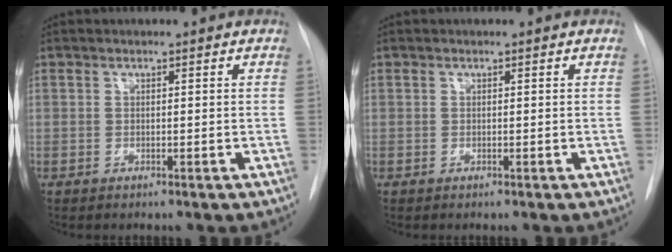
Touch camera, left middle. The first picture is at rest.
{"total": 0.0}